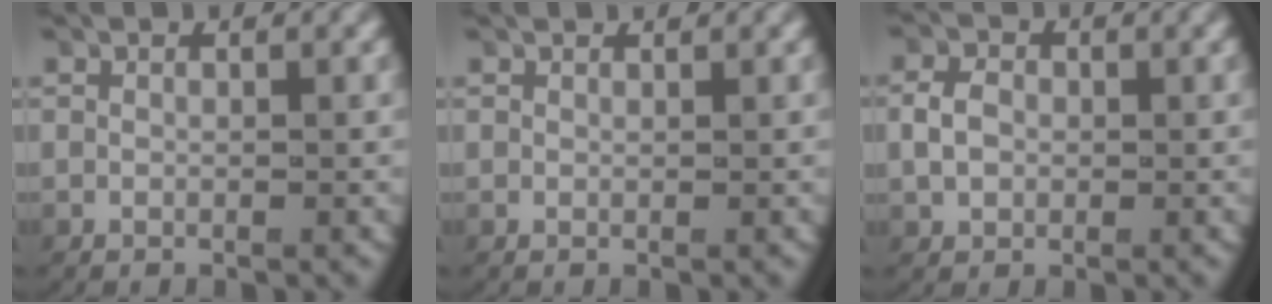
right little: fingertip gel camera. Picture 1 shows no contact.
{"total": 0.6, "force": [0.6, -0.1, -0.1], "torque": [0.006, 0.001, 0.011]}
{"total": 2.4, "force": [0.0, 2.0, 1.3], "torque": [-0.033, 0.002, 0.001]}